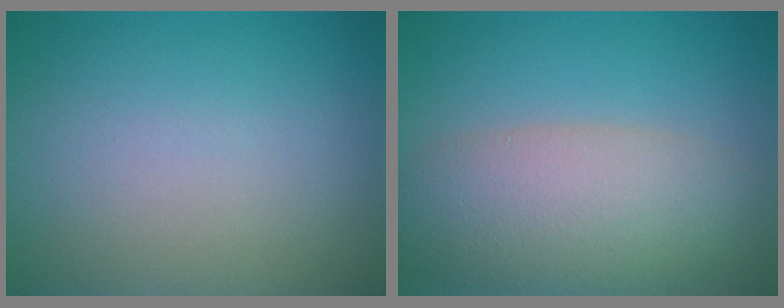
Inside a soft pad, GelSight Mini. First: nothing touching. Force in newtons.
{"total": 7.7, "press": 7.6, "slide": 0.3}